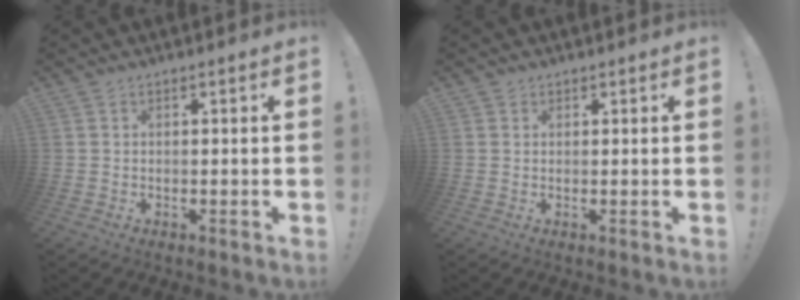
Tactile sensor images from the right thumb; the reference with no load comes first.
{"total": 1.1, "force": [0.7, 0.7, 0.1], "torque": [-0.002, 0.000, 0.014]}